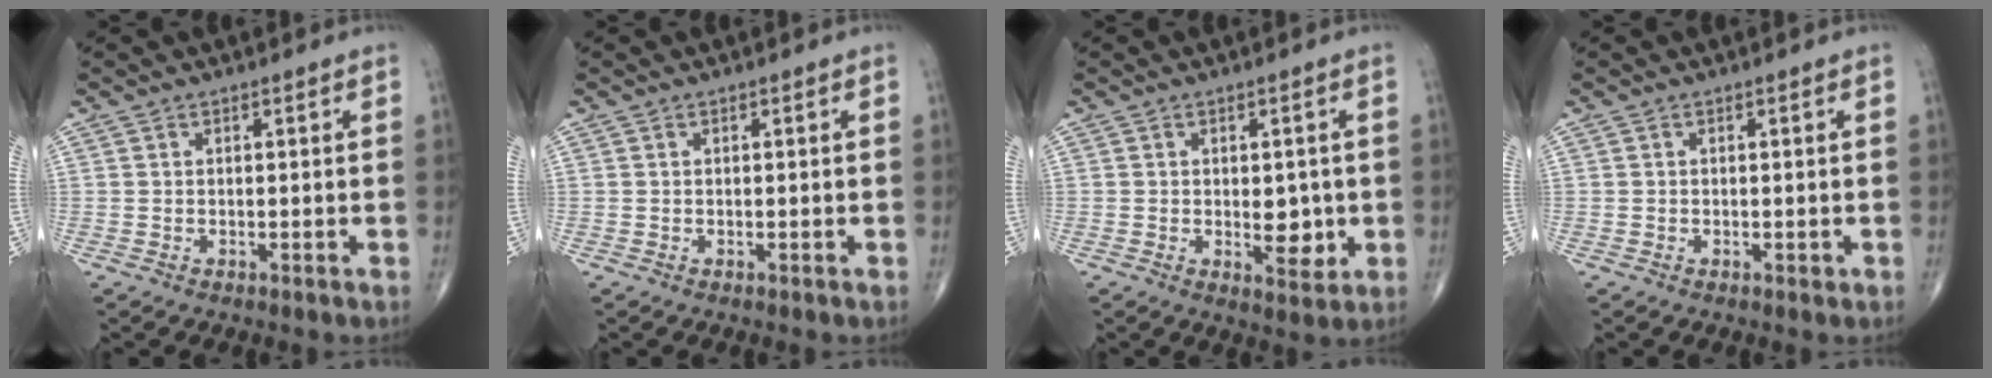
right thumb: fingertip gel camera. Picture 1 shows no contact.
{"total": 0.0}
{"total": 5.6, "force": [-0.4, 2.9, 4.8], "torque": [-0.046, -0.008, 0.001]}
{"total": 0.6, "force": [-0.2, 0.3, 0.4], "torque": [-0.007, -0.001, -0.003]}